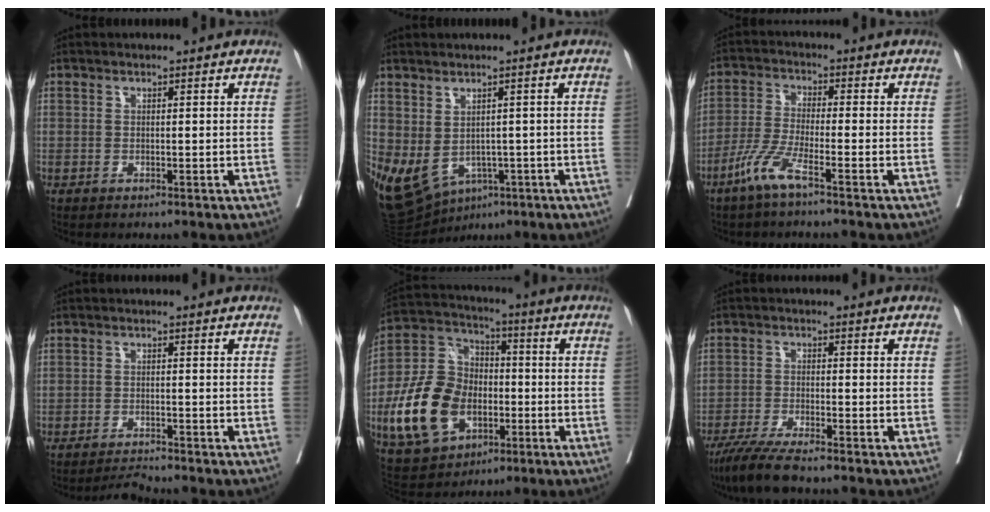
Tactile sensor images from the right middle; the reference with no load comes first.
{"total": 11.7, "force": [-5.2, 7.5, 7.3], "torque": [-0.141, -0.010, -0.068]}
{"total": 5.7, "force": [-3.8, -0.1, 4.3], "torque": [-0.096, -0.010, -0.083]}
{"total": 2.3, "force": [-2.1, -0.9, -0.3], "torque": [0.003, -0.015, -0.035]}
{"total": 15.2, "force": [-4.0, 10.8, 10.0], "torque": [-0.232, 0.018, -0.063]}
{"total": 6.4, "force": [-5.3, -0.2, 3.7], "torque": [-0.064, -0.021, -0.095]}